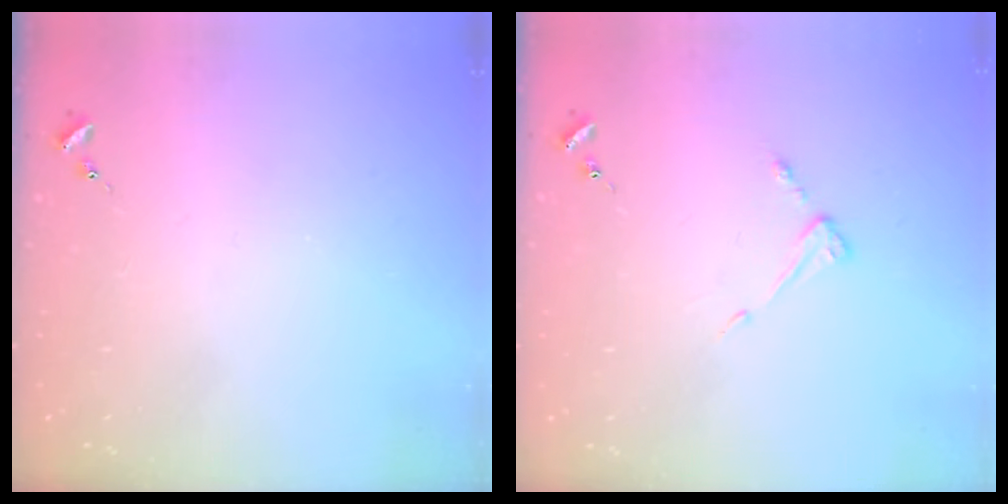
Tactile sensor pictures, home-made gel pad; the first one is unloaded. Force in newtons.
{"total": 4.4, "press": 4.4, "slide": 0.4}